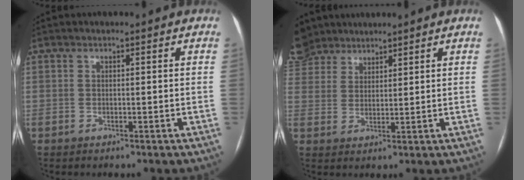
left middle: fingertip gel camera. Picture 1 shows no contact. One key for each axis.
{"total": 7.9, "fx": 7.1, "fy": 3.3, "fz": 1.1, "tx": -0.048, "ty": 0.012, "tz": 0.153}